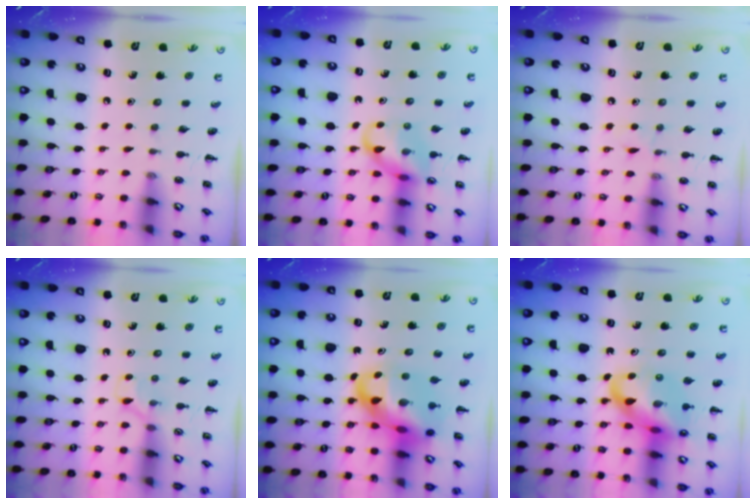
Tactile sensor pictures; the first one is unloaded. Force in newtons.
{"total": 11.6, "press": 11.5, "slide": 1.6}
{"total": 4.4, "press": 4.2, "slide": 1.4}
{"total": 3.4, "press": 3.1, "slide": 1.3}
{"total": 15.2, "press": 14.7, "slide": 3.8}
{"total": 15.9, "press": 15.6, "slide": 2.9}